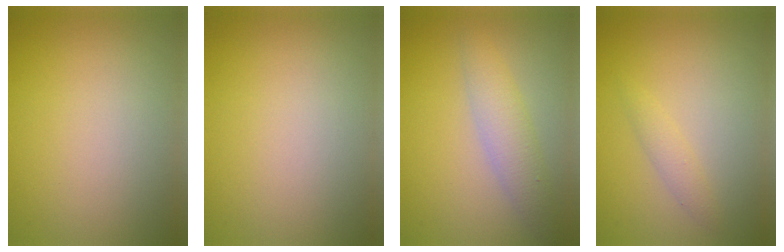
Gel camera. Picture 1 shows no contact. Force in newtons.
{"total": 0.0}
{"total": 3.2, "press": 3.2, "slide": 0.2}
{"total": 1.3, "press": 1.3, "slide": 0.0}